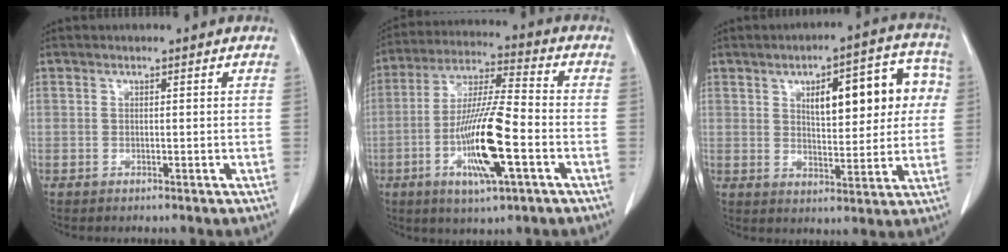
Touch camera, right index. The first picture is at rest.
{"total": 14.4, "force": [-4.5, 1.4, 13.6], "torque": [-0.265, -0.011, -0.083]}
{"total": 13.3, "force": [3.3, 5.1, 11.8], "torque": [-0.148, 0.036, 0.048]}